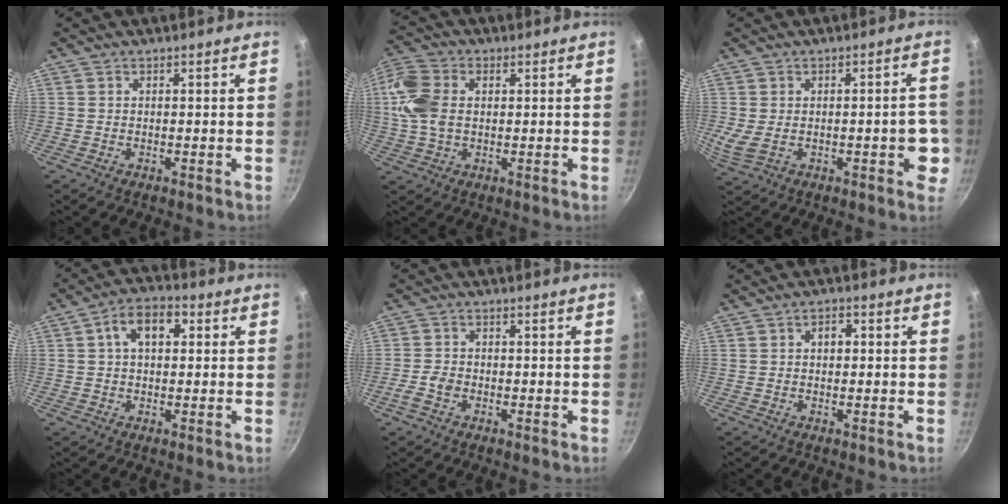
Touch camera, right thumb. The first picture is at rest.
{"total": 12.8, "force": [1.7, 8.9, 9.1], "torque": [-0.199, 0.017, 0.023]}
{"total": 9.4, "force": [-1.2, 4.2, 8.4], "torque": [-0.114, -0.001, -0.013]}
{"total": 8.3, "force": [2.0, 5.2, 6.2], "torque": [-0.079, 0.019, 0.022]}
{"total": 3.3, "force": [-1.4, 2.2, 2.0], "torque": [-0.041, 0.016, -0.032]}
{"total": 2.7, "force": [0.4, 1.9, 1.9], "torque": [-0.021, 0.009, 0.004]}